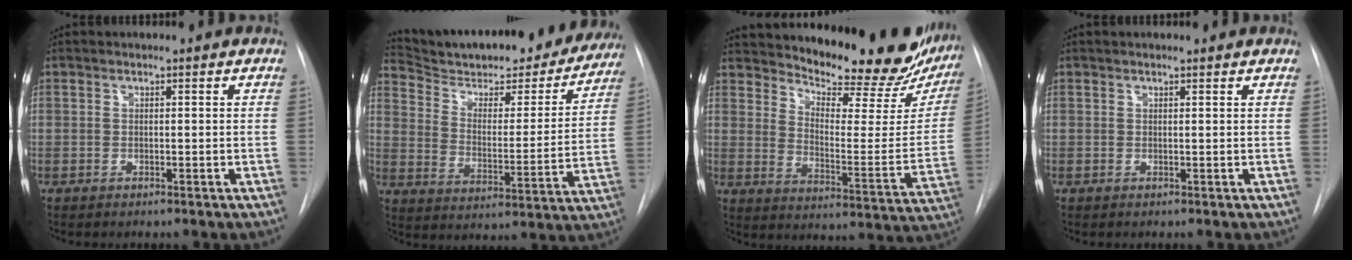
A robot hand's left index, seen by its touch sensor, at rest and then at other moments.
{"total": 26.7, "force": [24.2, 6.2, 9.5], "torque": [-0.148, -0.040, 0.324]}
{"total": 23.8, "force": [21.1, 6.4, 8.9], "torque": [-0.130, -0.074, 0.267]}
{"total": 1.1, "force": [1.0, 0.3, 0.4], "torque": [-0.011, 0.010, 0.014]}